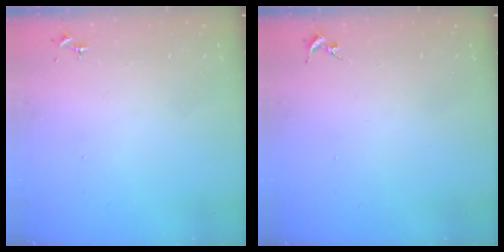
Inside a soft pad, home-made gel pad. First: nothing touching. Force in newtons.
{"total": 0.0}